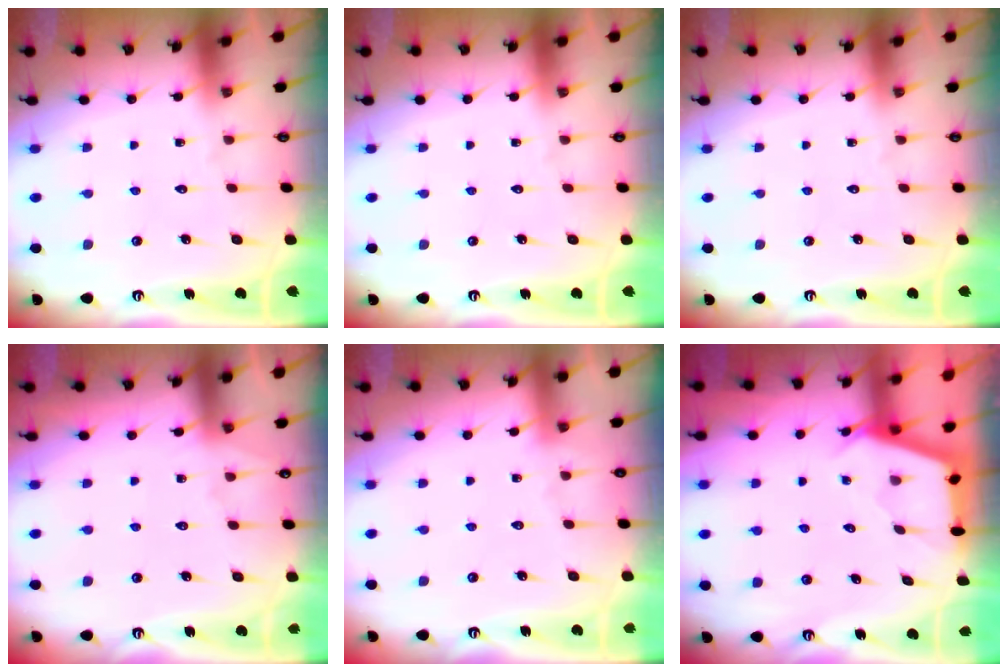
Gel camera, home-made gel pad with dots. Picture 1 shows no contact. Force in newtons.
{"total": 0.0}
{"total": 0.0}
{"total": 4.0, "press": 3.9, "slide": 0.6}
{"total": 1.9, "press": 1.9, "slide": 0.4}
{"total": 2.5, "press": 2.5, "slide": 0.3}